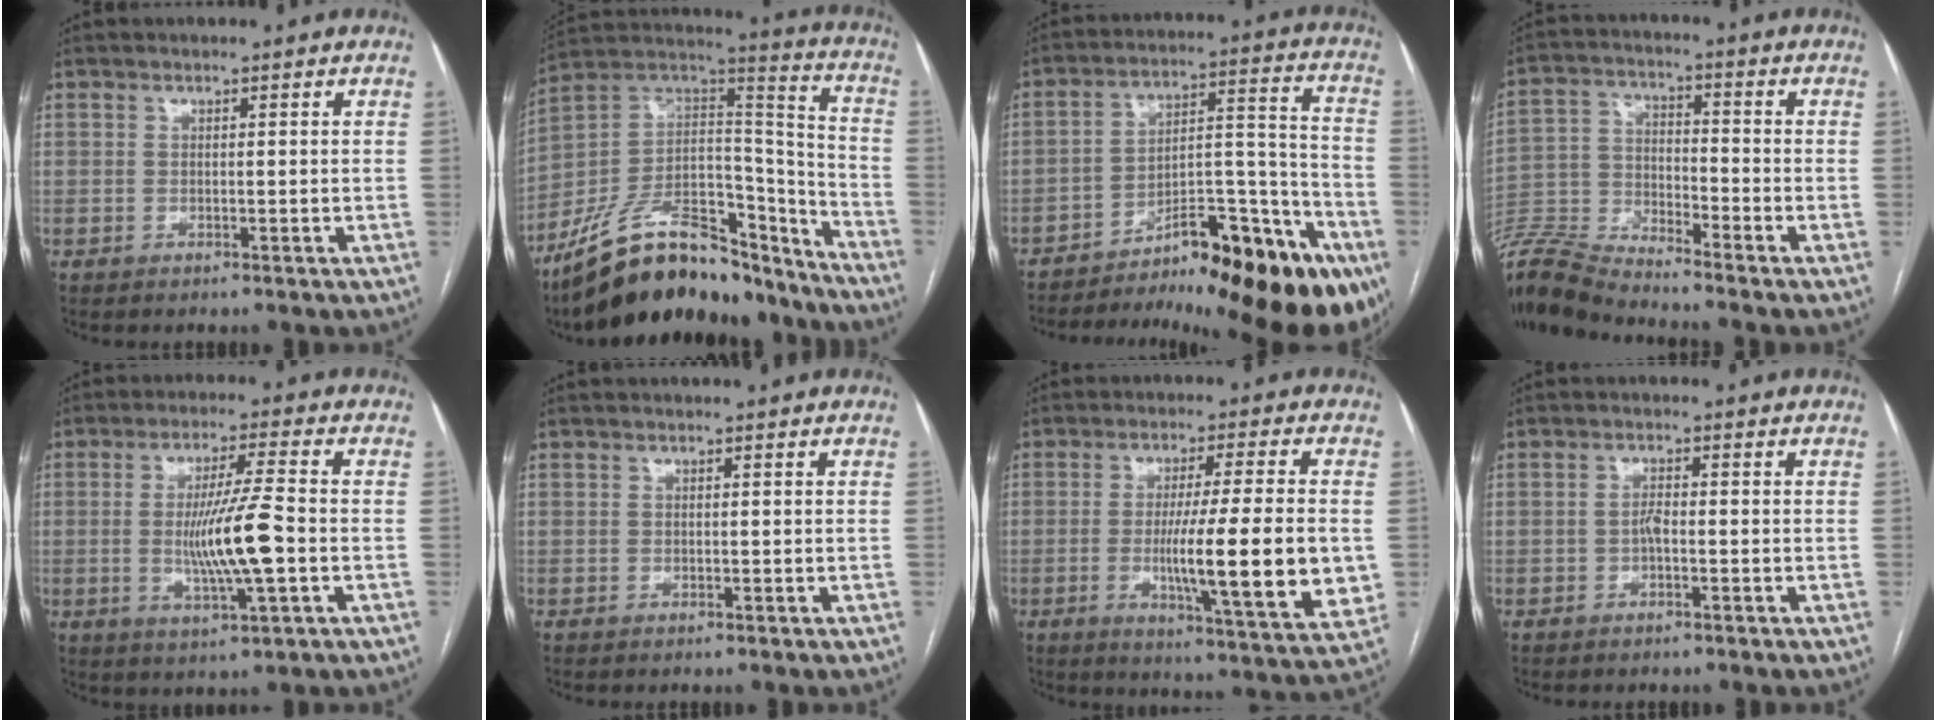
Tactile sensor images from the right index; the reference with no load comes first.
{"total": 25.2, "force": [-20.0, 9.2, 12.4], "torque": [-0.202, 0.035, -0.333]}
{"total": 23.7, "force": [-16.8, 5.2, 15.9], "torque": [-0.153, 0.031, -0.241]}
{"total": 10.8, "force": [-10.6, -0.4, 1.8], "torque": [-0.042, 0.008, -0.210]}
{"total": 10.1, "force": [-1.4, 0.1, 10.0], "torque": [-0.187, -0.009, -0.027]}
{"total": 0.0}
{"total": 16.5, "force": [-1.8, 0.6, 16.3], "torque": [-0.243, -0.025, -0.028]}
{"total": 1.5, "force": [-0.6, 0.4, 1.3], "torque": [-0.024, 0.003, -0.011]}